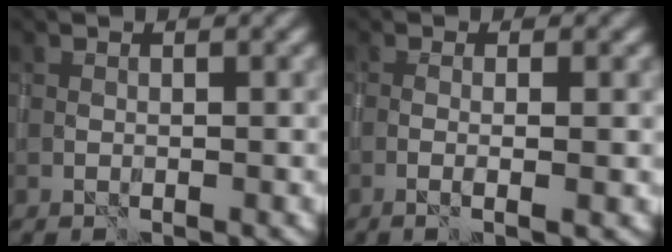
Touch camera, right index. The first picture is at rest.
{"total": 2.7, "force": [-0.3, 0.4, 2.6], "torque": [-0.037, 0.003, -0.012]}